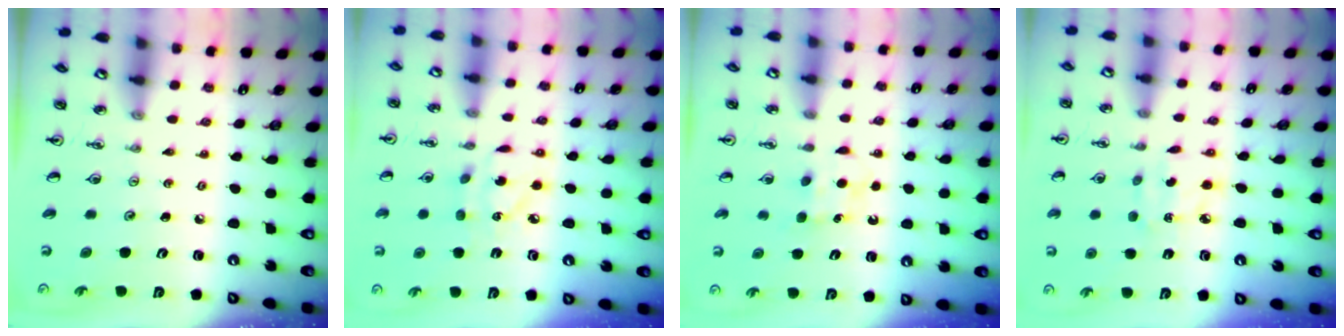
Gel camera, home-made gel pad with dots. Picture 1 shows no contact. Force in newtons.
{"total": 8.6, "press": 8.6, "slide": 0.4}
{"total": 5.0, "press": 5.0, "slide": 0.6}
{"total": 3.9, "press": 3.9, "slide": 0.1}